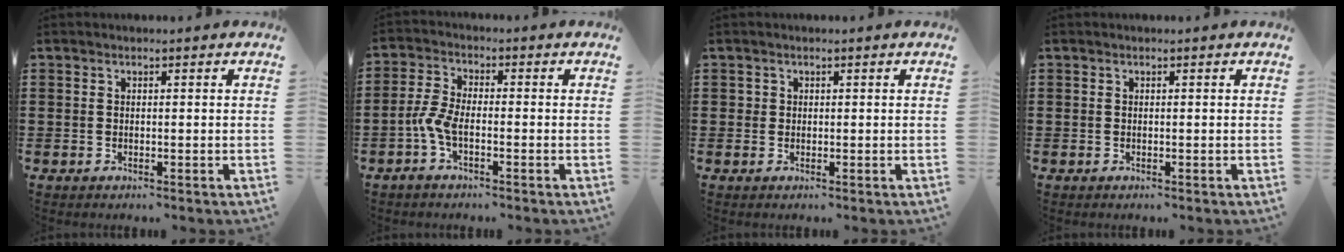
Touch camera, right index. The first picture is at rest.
{"total": 4.4, "force": [-1.7, 1.7, 3.7], "torque": [-0.098, -0.004, -0.040]}
{"total": 0.7, "force": [0.2, 0.7, 0.2], "torque": [-0.005, 0.005, 0.003]}
{"total": 0.0}